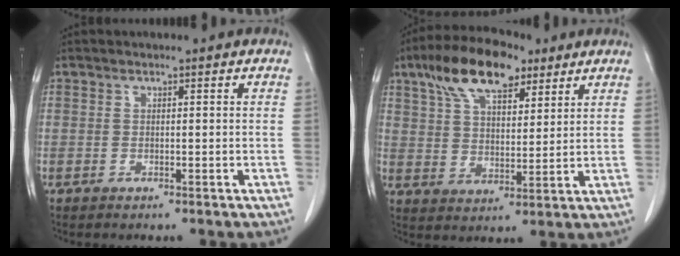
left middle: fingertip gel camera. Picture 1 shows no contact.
{"total": 13.1, "force": [8.1, 5.3, 8.8], "torque": [-0.161, 0.028, 0.147]}